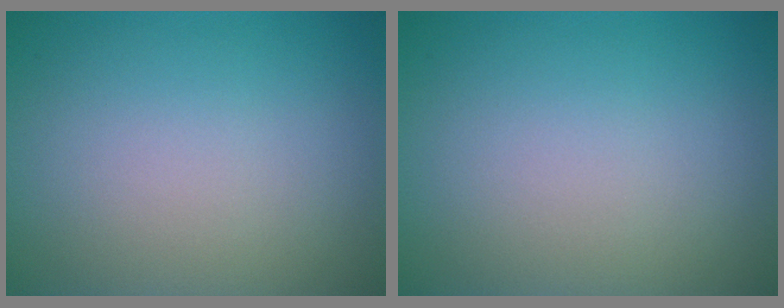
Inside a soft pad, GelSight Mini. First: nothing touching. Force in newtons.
{"total": 0.0}